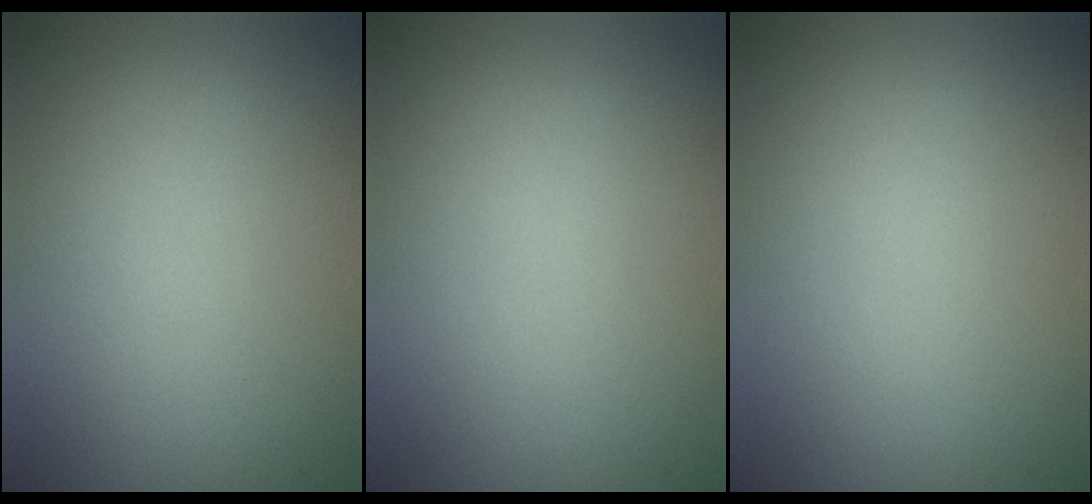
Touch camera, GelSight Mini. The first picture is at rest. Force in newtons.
{"total": 0.0}
{"total": 0.0}